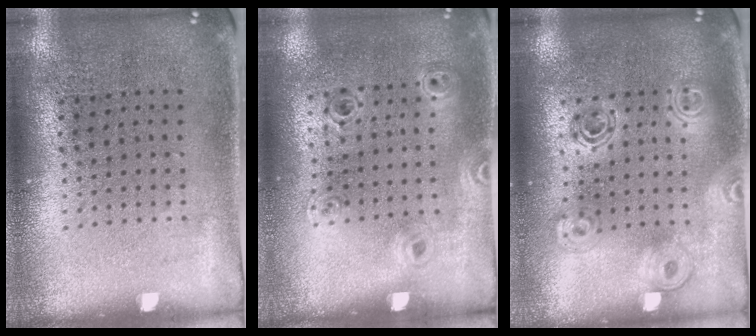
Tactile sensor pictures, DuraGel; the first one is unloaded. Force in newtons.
{"total": 0.9, "press": 0.9, "slide": 0.0}
{"total": 1.6, "press": 1.4, "slide": 0.7}